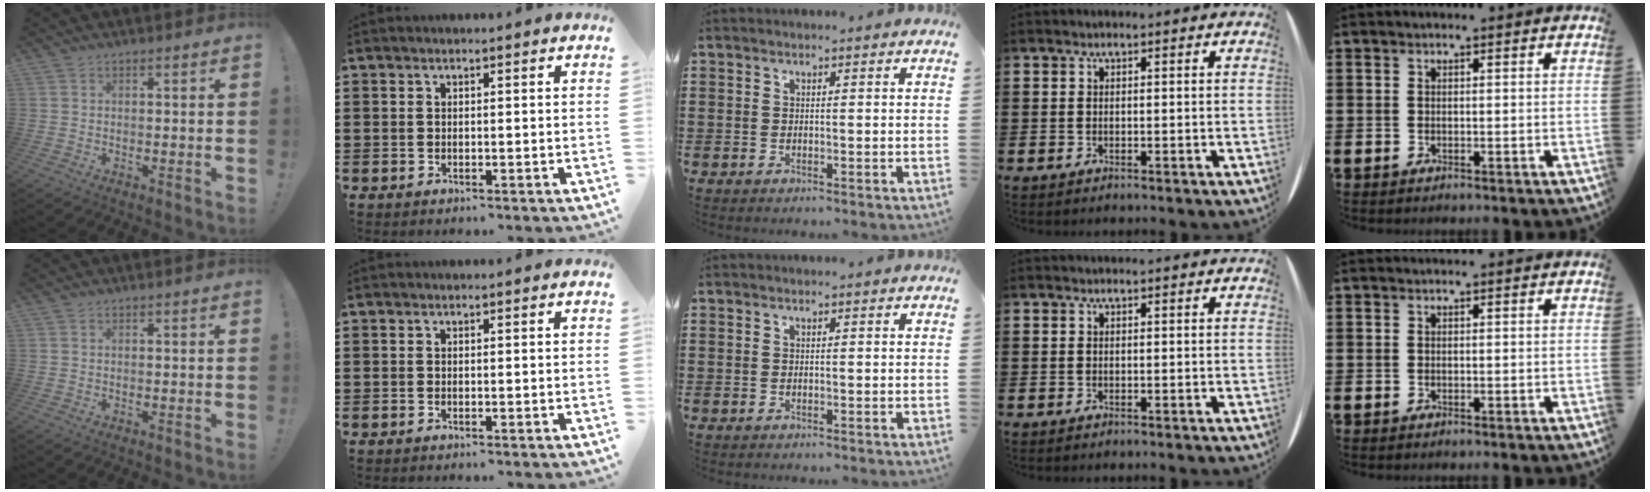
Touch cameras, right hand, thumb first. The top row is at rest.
{}